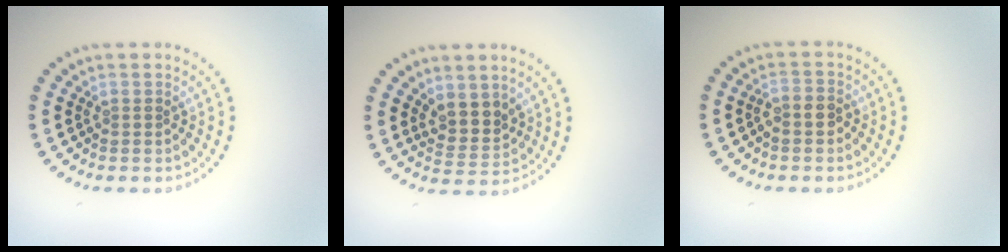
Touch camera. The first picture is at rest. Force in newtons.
{"total": 2.6, "press": 2.1, "slide": 1.4}
{"total": 1.5, "press": 1.3, "slide": 0.8}